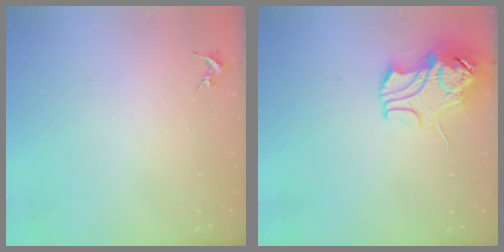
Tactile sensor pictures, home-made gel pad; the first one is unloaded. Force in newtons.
{"total": 11.2, "press": 11.0, "slide": 1.7}